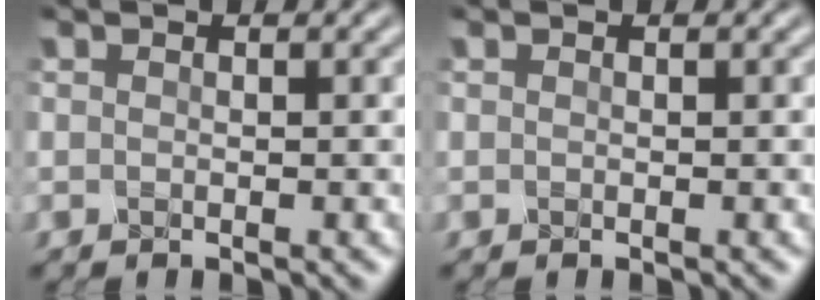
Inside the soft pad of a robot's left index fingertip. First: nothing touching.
{"total": 0.0}